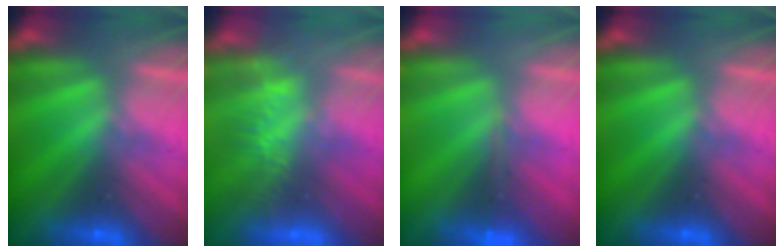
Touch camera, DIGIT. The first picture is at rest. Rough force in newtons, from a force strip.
{"total": 3.4}
{"total": 1.8}
{"total": 0.0}